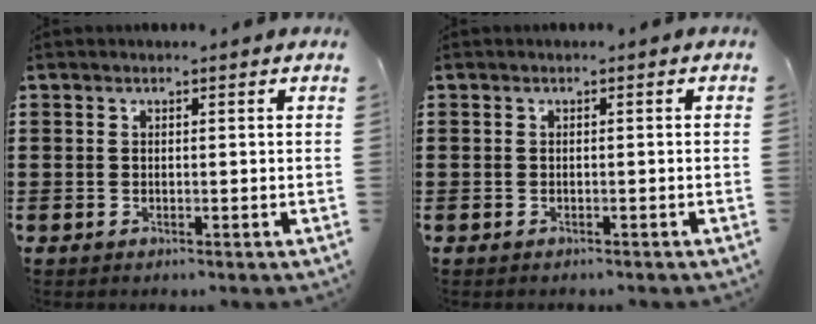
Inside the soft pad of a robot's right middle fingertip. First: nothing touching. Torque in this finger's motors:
{"motor_torque": [0.00, 0.00, 0.00, 0.01]}